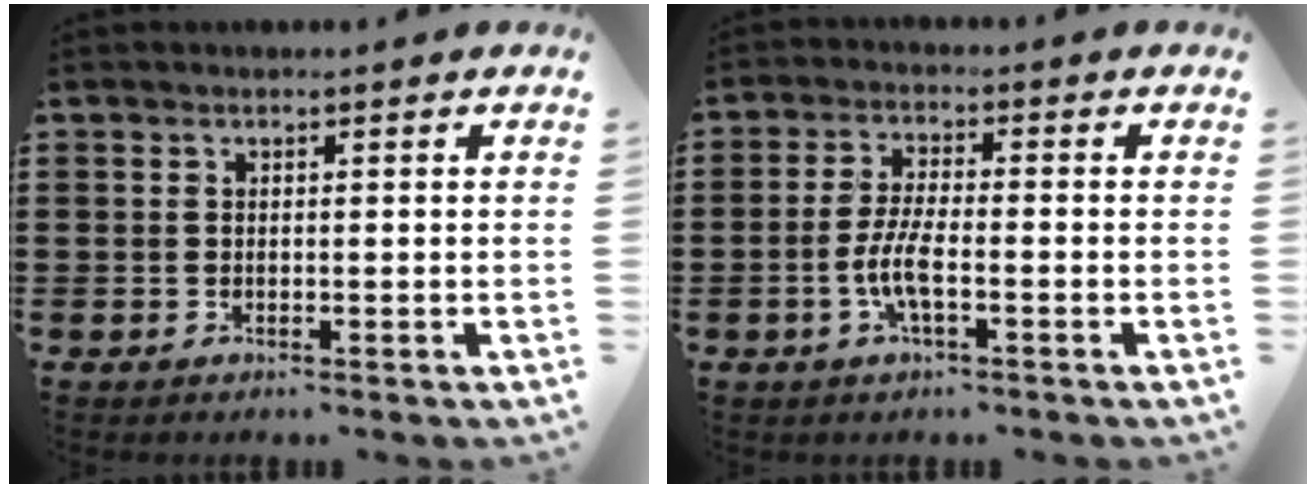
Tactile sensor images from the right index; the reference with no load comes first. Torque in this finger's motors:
{"motor_torque": [2.14, 0.00, 0.36, 0.05]}